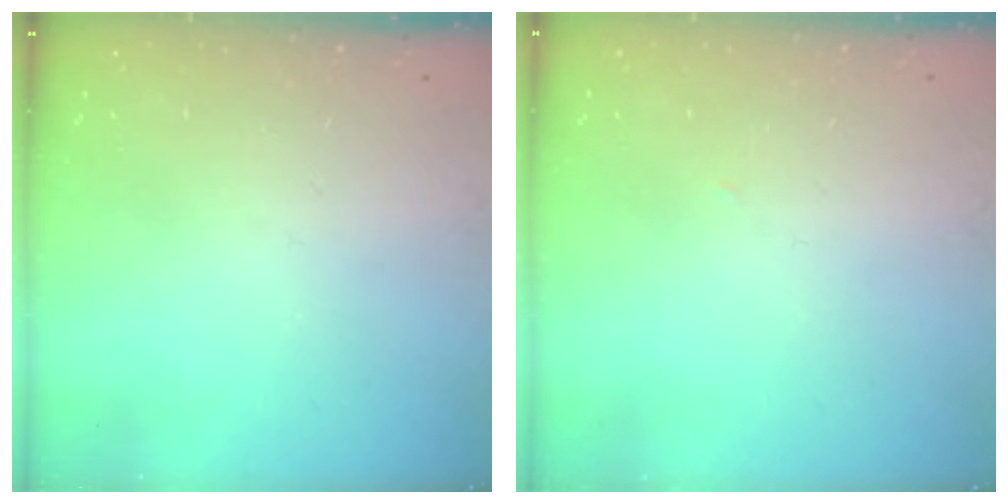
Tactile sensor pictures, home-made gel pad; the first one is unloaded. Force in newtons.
{"total": 1.1, "press": 1.1, "slide": 0.1}